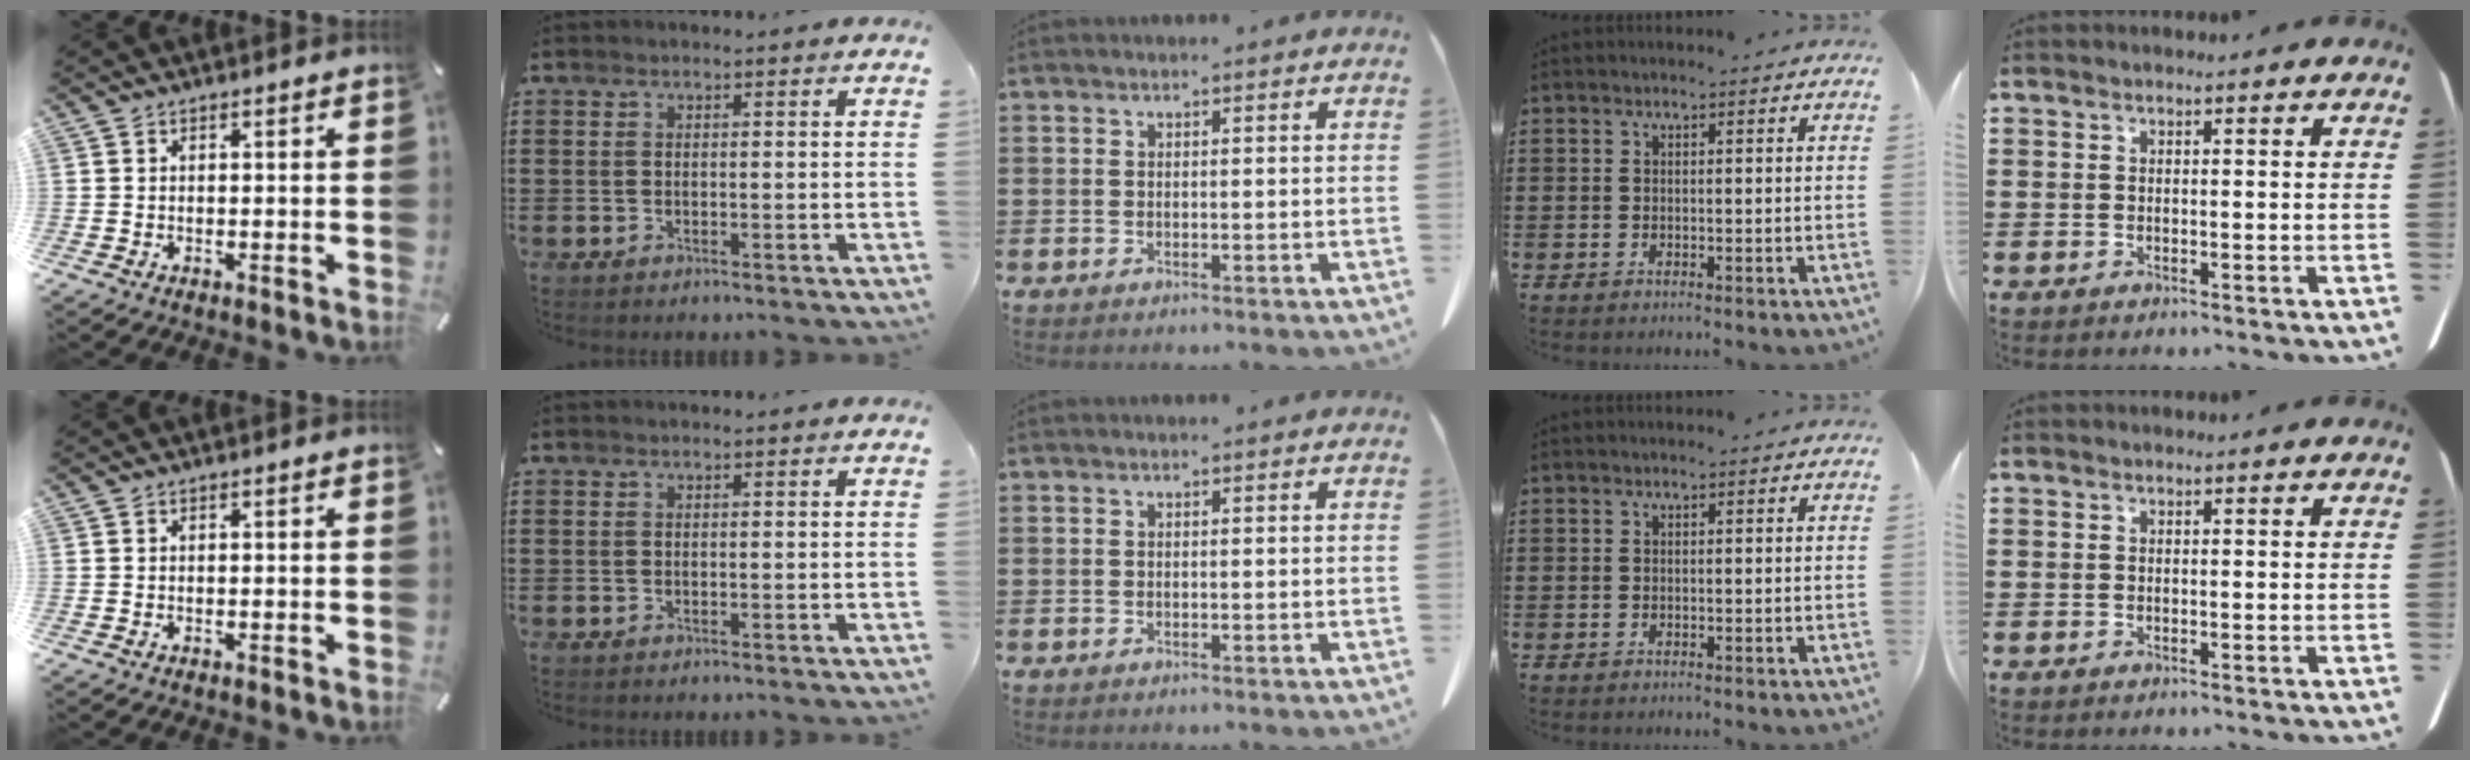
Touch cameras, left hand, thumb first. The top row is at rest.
{}